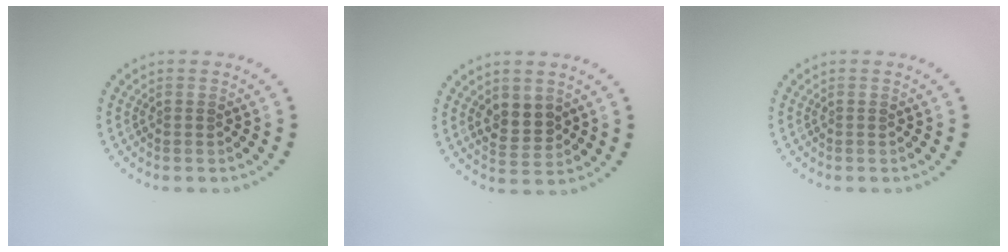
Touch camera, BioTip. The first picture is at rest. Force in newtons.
{"total": 2.6, "press": 2.5, "slide": 0.8}
{"total": 0.0}